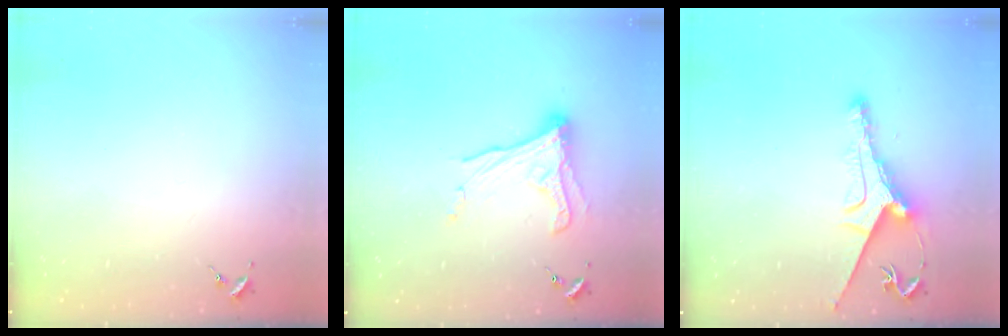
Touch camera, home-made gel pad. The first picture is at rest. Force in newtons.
{"total": 13.6, "press": 13.5, "slide": 1.3}
{"total": 9.2, "press": 9.2, "slide": 0.6}